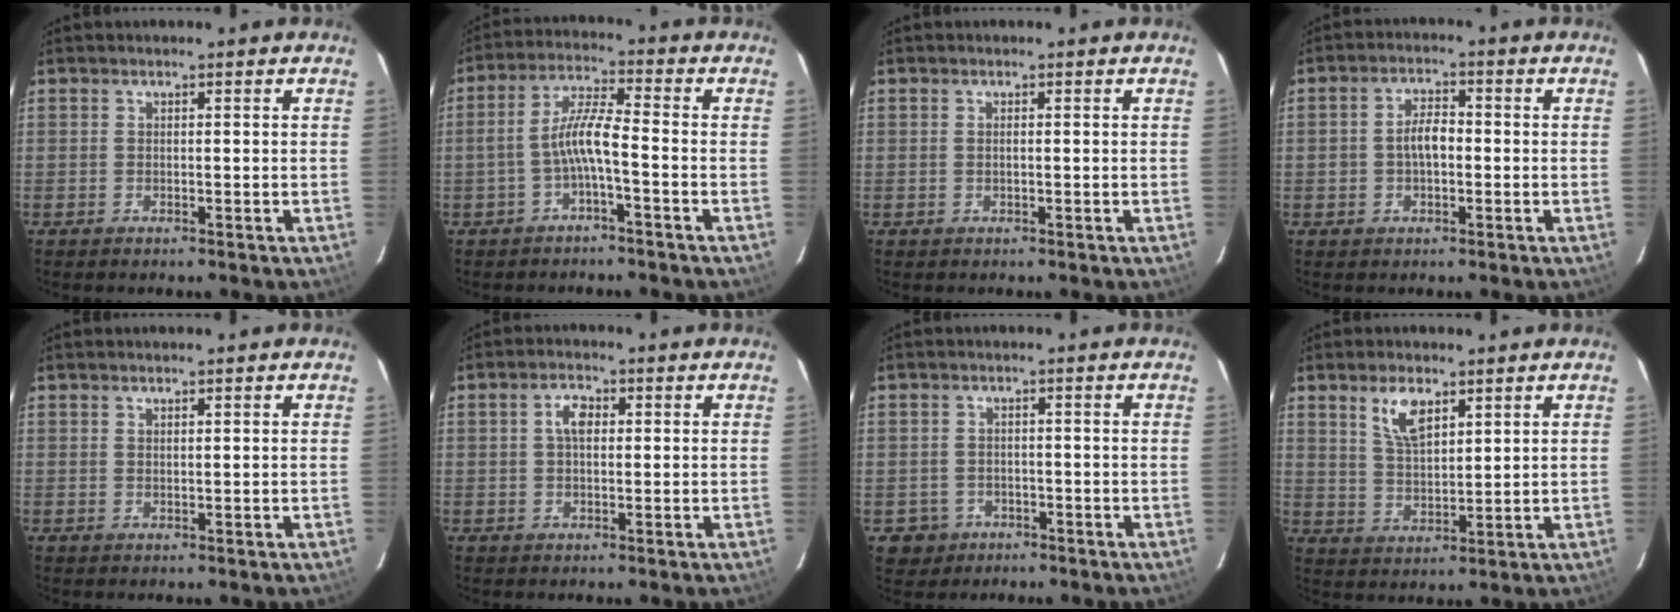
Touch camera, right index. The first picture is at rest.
{"total": 6.0, "force": [-2.4, 0.6, 5.5], "torque": [-0.122, 0.015, -0.043]}
{"total": 0.5, "force": [0.1, 0.1, 0.5], "torque": [-0.012, 0.001, 0.001]}
{"total": 4.6, "force": [-0.6, 2.7, 3.7], "torque": [-0.066, 0.011, -0.007]}
{"total": 0.8, "force": [0.6, 0.2, 0.3], "torque": [-0.006, 0.001, 0.012]}
{"total": 3.5, "force": [0.6, 2.1, 2.7], "torque": [-0.049, 0.012, 0.012]}
{"total": 4.3, "force": [-1.6, 4.0, 0.4], "torque": [-0.017, 0.014, -0.016]}
{"total": 6.8, "force": [3.9, 3.1, 4.6], "torque": [-0.085, 0.006, 0.080]}